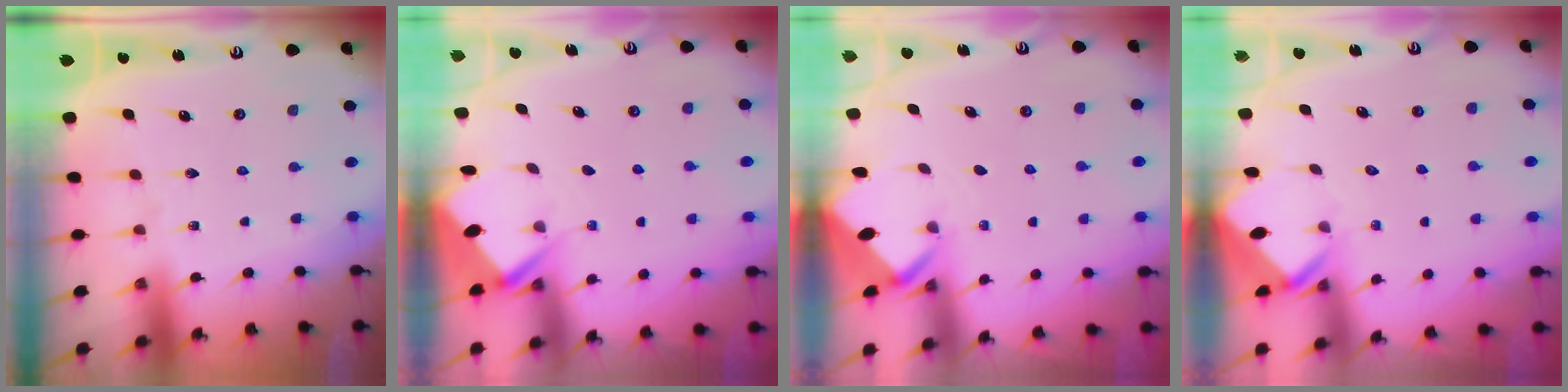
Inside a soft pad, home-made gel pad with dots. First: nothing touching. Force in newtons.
{"total": 2.8, "press": 2.8, "slide": 0.4}
{"total": 2.0, "press": 2.0, "slide": 0.2}
{"total": 2.8, "press": 2.8, "slide": 0.2}